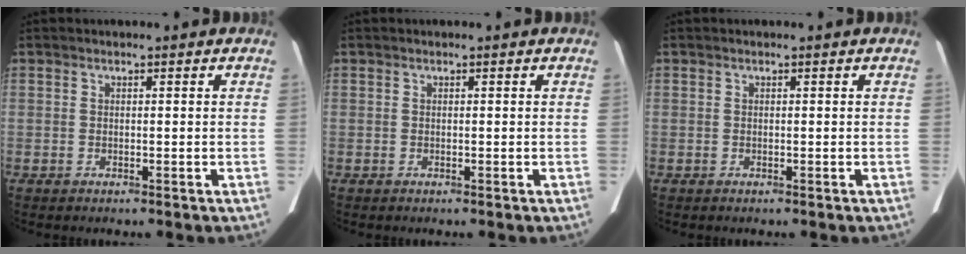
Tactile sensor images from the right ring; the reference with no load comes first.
{"total": 0.0}
{"total": 0.0}